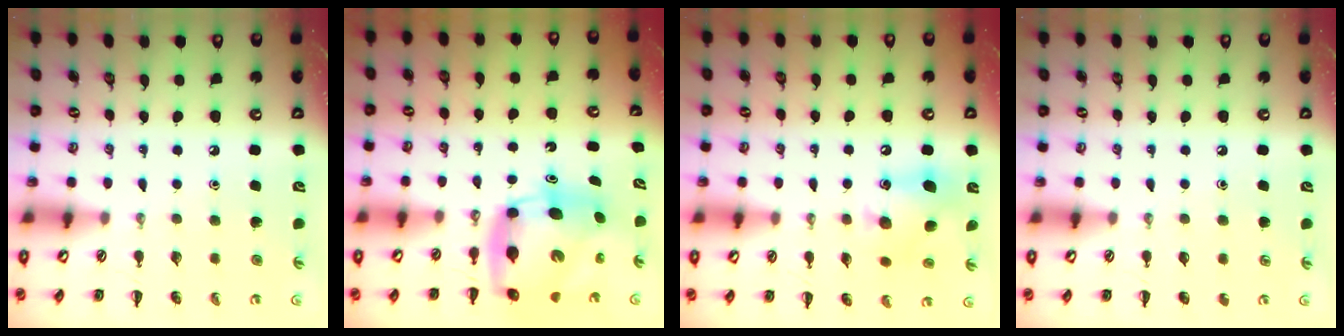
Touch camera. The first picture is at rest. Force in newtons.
{"total": 9.1, "press": 8.8, "slide": 2.5}
{"total": 9.9, "press": 9.8, "slide": 1.6}
{"total": 0.0}